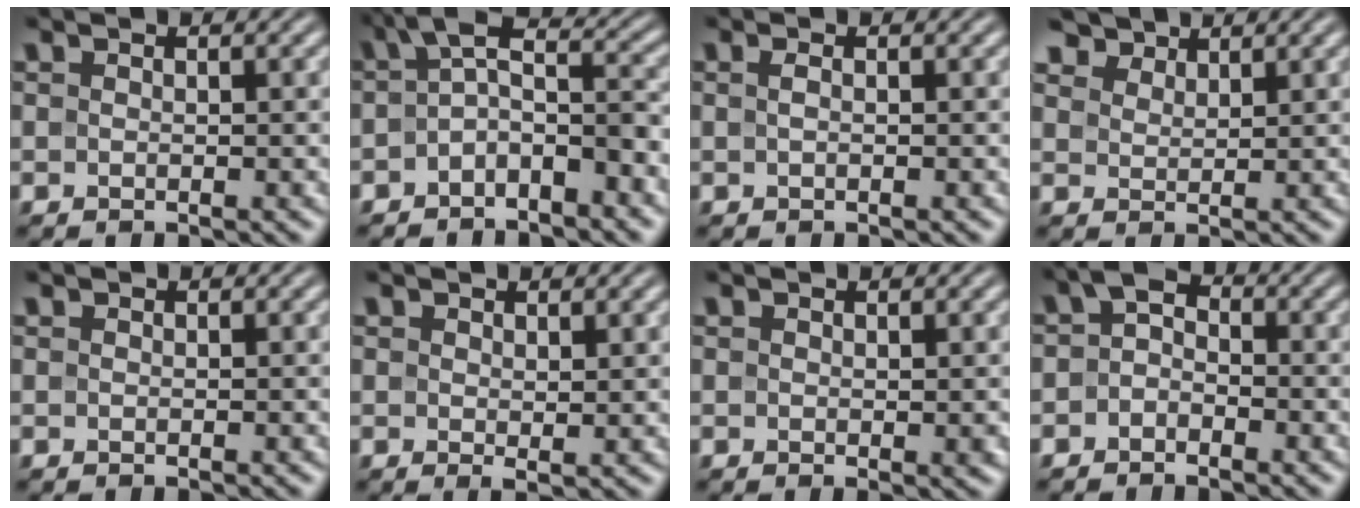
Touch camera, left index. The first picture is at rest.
{"total": 4.8, "force": [-1.2, 2.3, 4.1], "torque": [-0.066, 0.012, -0.032]}
{"total": 0.7, "force": [0.0, 0.2, 0.6], "torque": [-0.016, 0.000, 0.001]}
{"total": 3.1, "force": [2.7, 1.3, 0.5], "torque": [-0.021, -0.009, 0.060]}
{"total": 0.0}
{"total": 1.2, "force": [0.6, 0.5, 0.9], "torque": [-0.014, -0.006, 0.012]}
{"total": 0.8, "force": [0.1, 0.4, 0.8], "torque": [-0.007, -0.002, 0.002]}
{"total": 2.4, "force": [-0.7, 1.8, 1.5], "torque": [-0.024, 0.008, -0.025]}